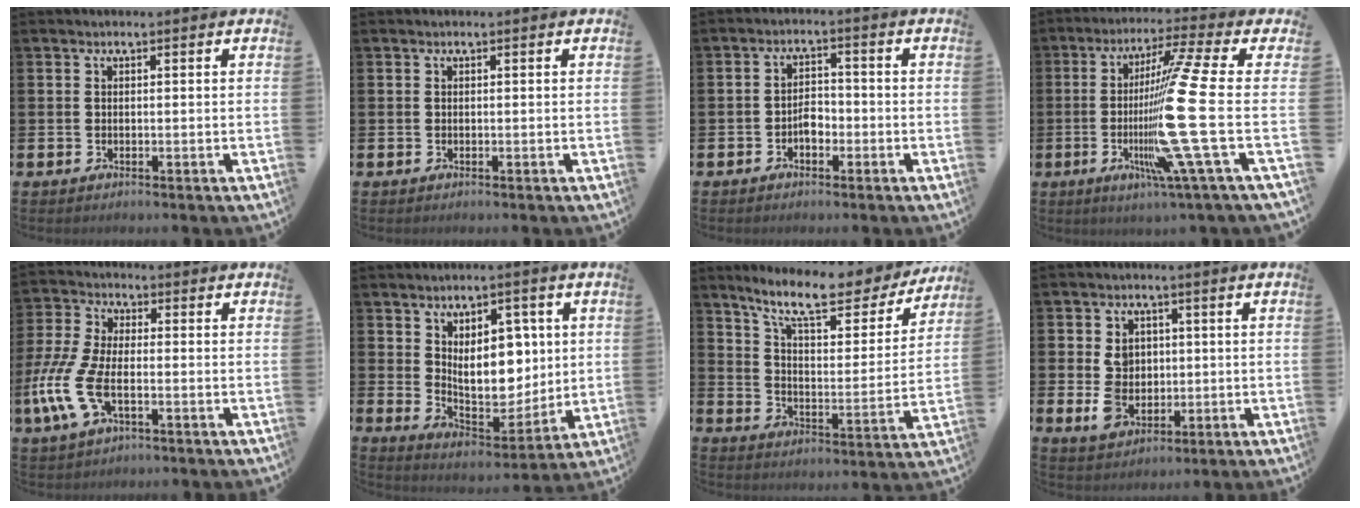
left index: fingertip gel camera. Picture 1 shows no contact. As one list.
[{"total": 0.0}, {"total": 2.5, "force": [-1.2, 1.6, 1.5], "torque": [-0.030, 0.007, -0.027]}, {"total": 15.6, "force": [-1.7, -0.7, 15.5], "torque": [-0.287, -0.018, -0.040]}, {"total": 9.1, "force": [-2.2, 4.4, 7.6], "torque": [-0.181, -0.010, -0.042]}, {"total": 8.3, "force": [2.4, 5.1, 6.2], "torque": [-0.101, -0.008, 0.042]}, {"total": 11.2, "force": [9.6, 2.6, 5.2], "torque": [-0.120, -0.059, 0.162]}, {"total": 5.3, "force": [0.1, 4.5, 2.8], "torque": [-0.057, 0.007, -0.003]}]